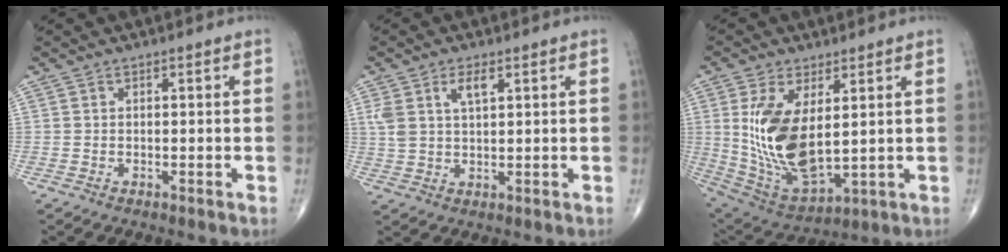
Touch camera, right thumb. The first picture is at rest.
{"total": 5.4, "force": [2.5, 2.4, 4.1], "torque": [-0.082, -0.003, 0.053]}
{"total": 16.0, "force": [2.6, 7.8, 13.7], "torque": [-0.262, -0.020, 0.073]}